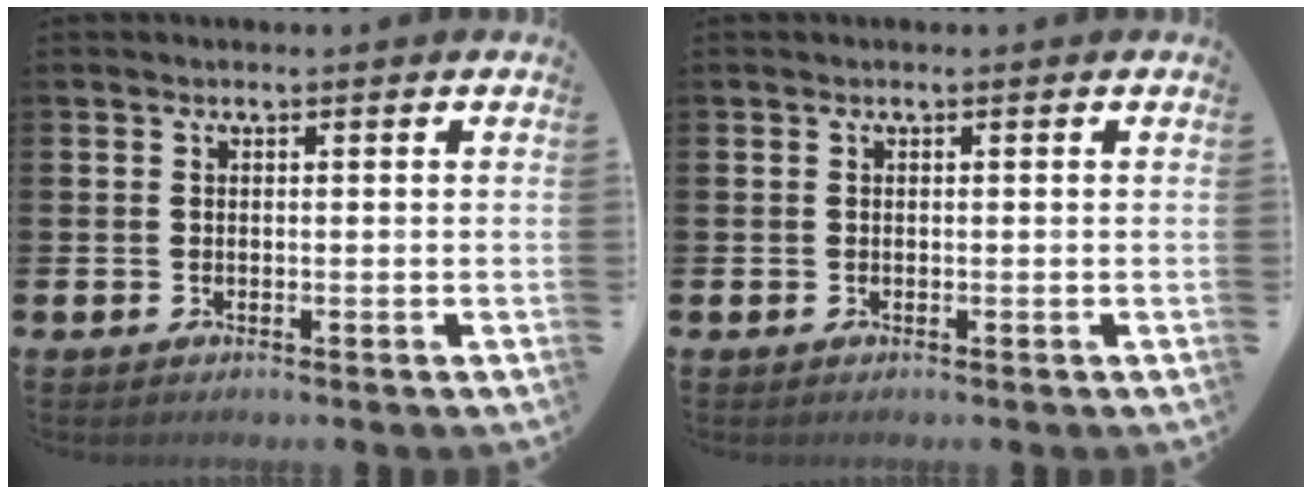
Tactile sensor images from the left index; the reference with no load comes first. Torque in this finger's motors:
{"motor_torque": [-0.01, -0.01, 0.00, 0.00]}